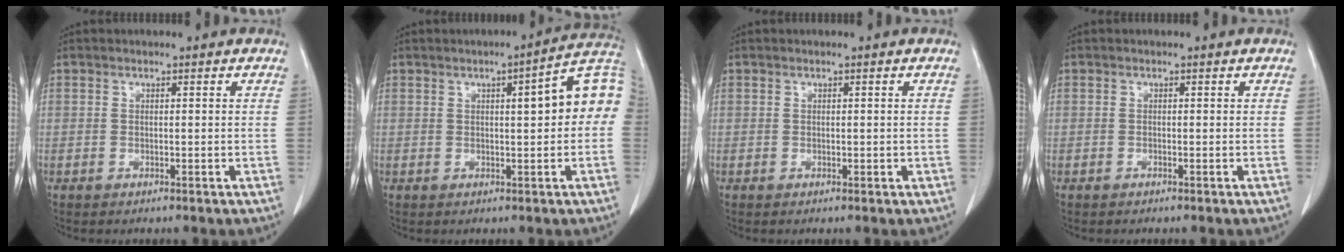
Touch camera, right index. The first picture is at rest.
{"total": 9.1, "force": [1.1, 1.4, 8.9], "torque": [-0.116, 0.029, 0.009]}
{"total": 0.6, "force": [0.1, 0.4, 0.4], "torque": [0.000, 0.001, 0.005]}
{"total": 0.0}